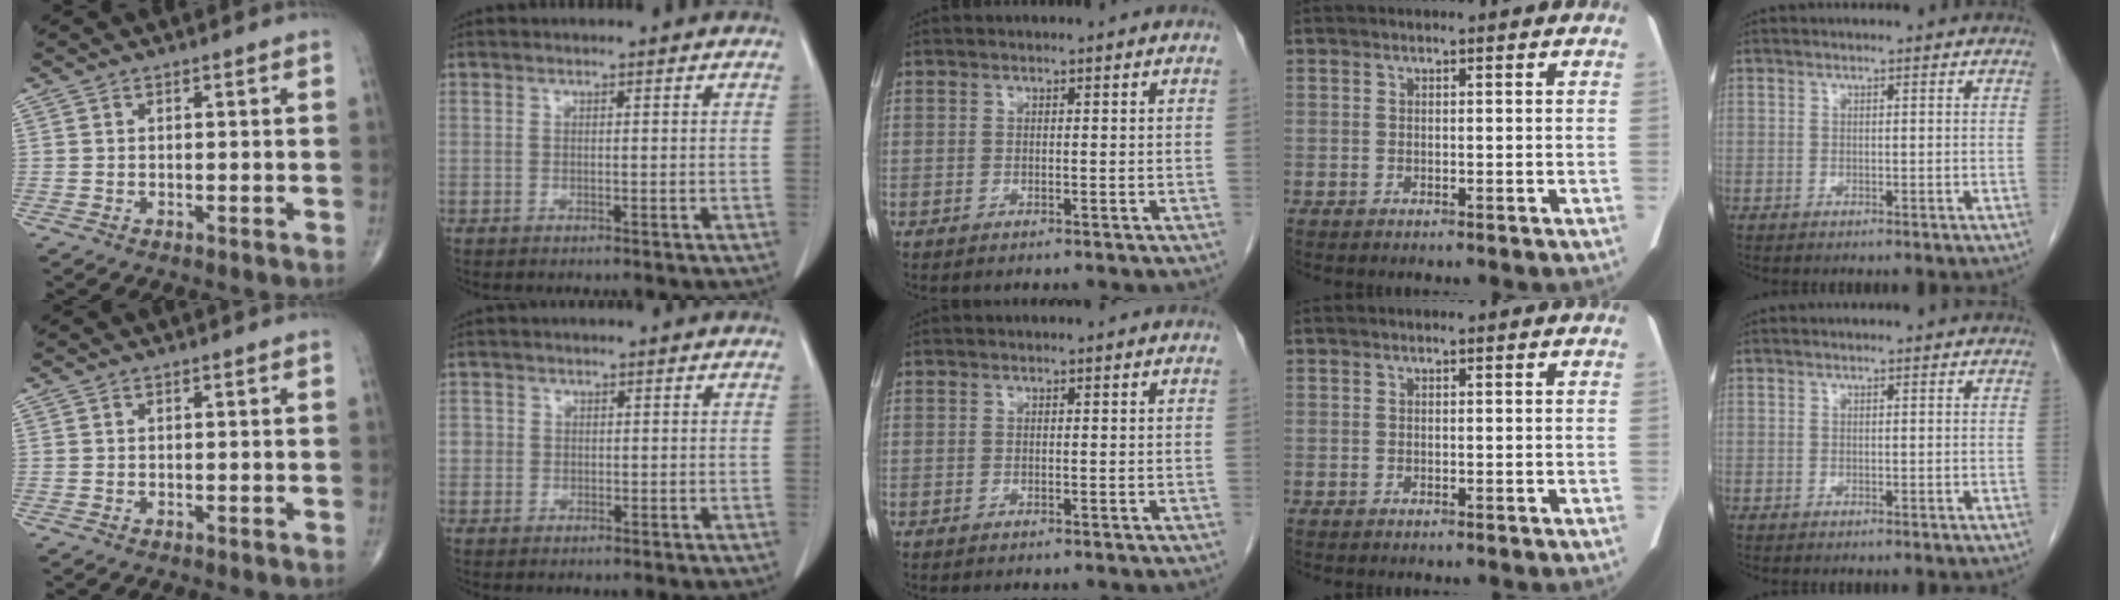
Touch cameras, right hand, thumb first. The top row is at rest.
{"index": {"total": 1.7, "force": [-0.1, 1.7, 0.2], "torque": [0.009, 0.008, -0.002]}}